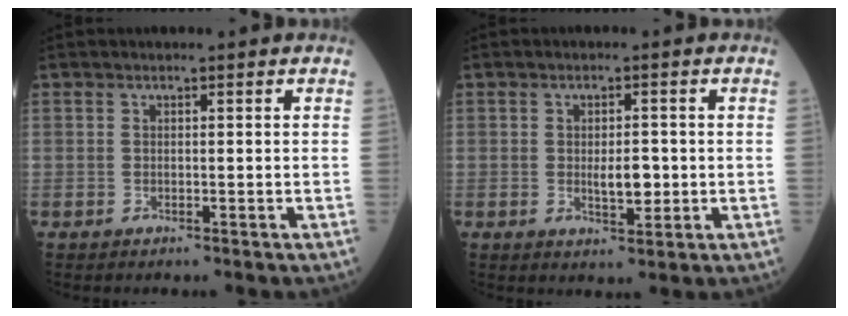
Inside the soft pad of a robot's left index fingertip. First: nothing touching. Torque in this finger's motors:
{"motor_torque": [0.84, -0.26, 0.10, 0.07]}